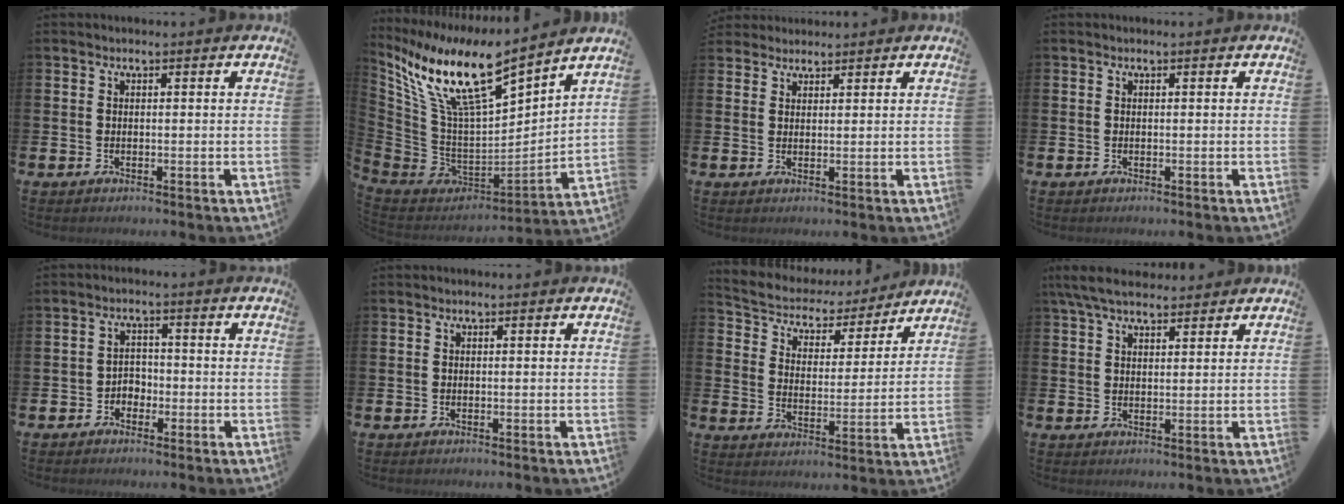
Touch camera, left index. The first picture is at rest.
{"total": 13.1, "force": [9.2, 2.9, 8.8], "torque": [-0.214, -0.058, 0.158]}
{"total": 2.5, "force": [2.3, 1.0, -0.1], "torque": [0.004, -0.007, 0.041]}
{"total": 0.0}
{"total": 2.4, "force": [-1.6, 1.7, 0.5], "torque": [-0.013, 0.006, -0.038]}
{"total": 0.0}
{"total": 5.8, "force": [5.4, 1.8, 0.8], "torque": [-0.051, -0.041, 0.092]}
{"total": 5.8, "force": [5.1, 1.7, 2.3], "torque": [-0.056, -0.012, 0.095]}